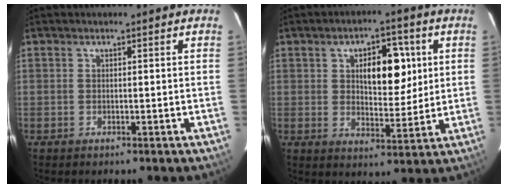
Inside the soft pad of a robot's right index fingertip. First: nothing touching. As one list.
[{"total": 9.3, "force": [2.6, 4.2, 7.9], "torque": [-0.113, 0.012, 0.044]}]